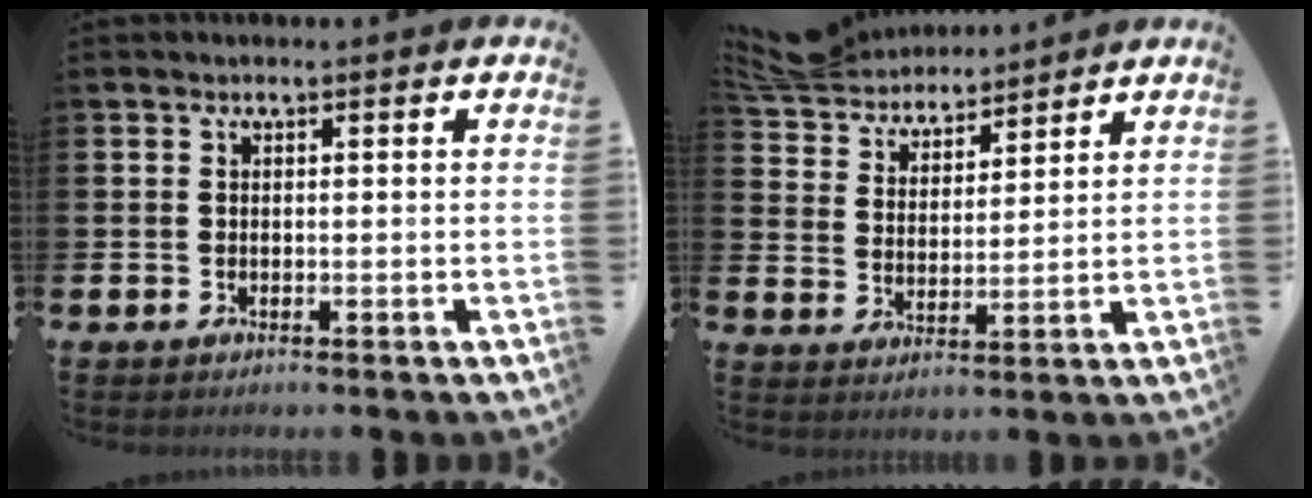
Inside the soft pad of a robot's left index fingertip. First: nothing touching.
{"total": 6.5, "force": [6.2, 1.6, 0.7], "torque": [-0.046, -0.036, 0.113]}